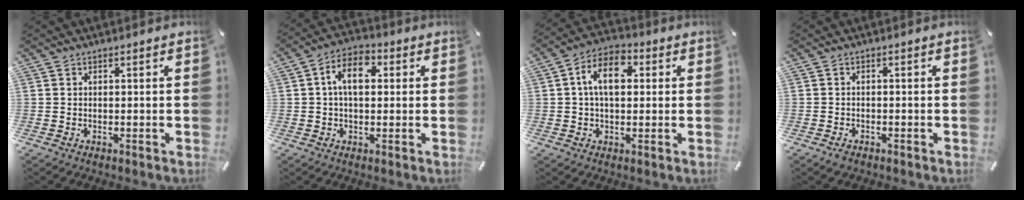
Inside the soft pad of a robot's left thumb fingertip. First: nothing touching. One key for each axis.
{"total": 8.2, "fx": 1.1, "fy": 5.0, "fz": 6.4, "tx": -0.113, "ty": 0.008, "tz": 0.017}
{"total": 9.7, "fx": 1.7, "fy": 6.0, "fz": 7.5, "tx": -0.134, "ty": 0.012, "tz": 0.031}
{"total": 1.1, "fx": -0.9, "fy": 0.6, "fz": 0.4, "tx": -0.007, "ty": 0.003, "tz": -0.019}